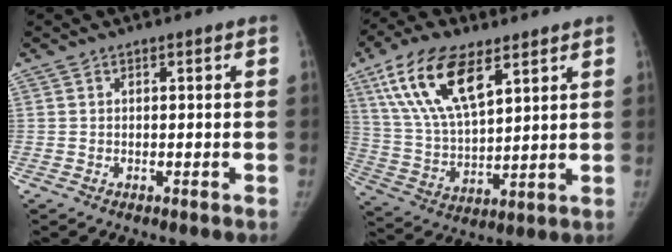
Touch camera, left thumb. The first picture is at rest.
{"total": 17.2, "force": [9.0, 7.6, 12.5], "torque": [-0.221, -0.025, 0.174]}